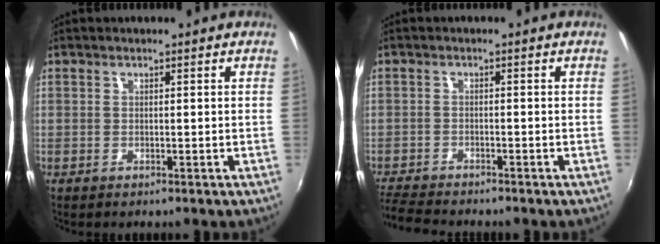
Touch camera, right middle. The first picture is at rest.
{"total": 6.1, "force": [-5.9, 0.6, 1.7], "torque": [-0.059, -0.025, -0.110]}